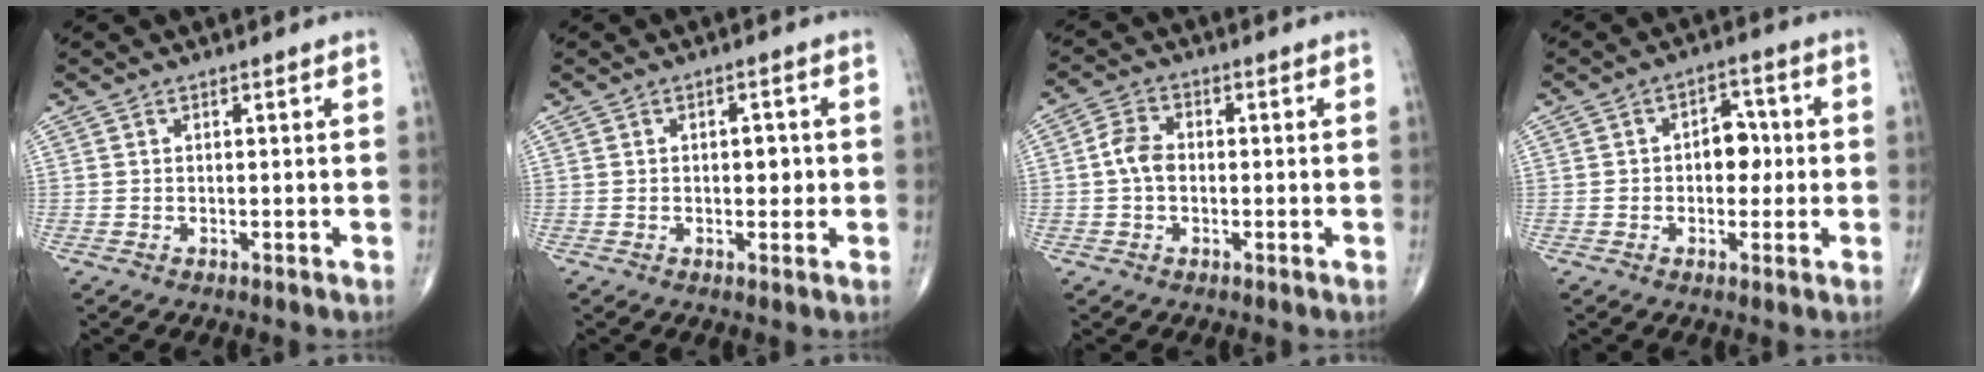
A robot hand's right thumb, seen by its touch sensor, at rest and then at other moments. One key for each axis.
{"total": 2.9, "fx": 0.1, "fy": 1.7, "fz": 2.3, "tx": -0.020, "ty": 0.002, "tz": -0.001}
{"total": 4.7, "fx": -0.3, "fy": 3.2, "fz": 3.4, "tx": -0.064, "ty": 0.014, "tz": -0.014}
{"total": 6.1, "fx": 0.1, "fy": 4.2, "fz": 4.4, "tx": -0.031, "ty": 0.014, "tz": -0.005}